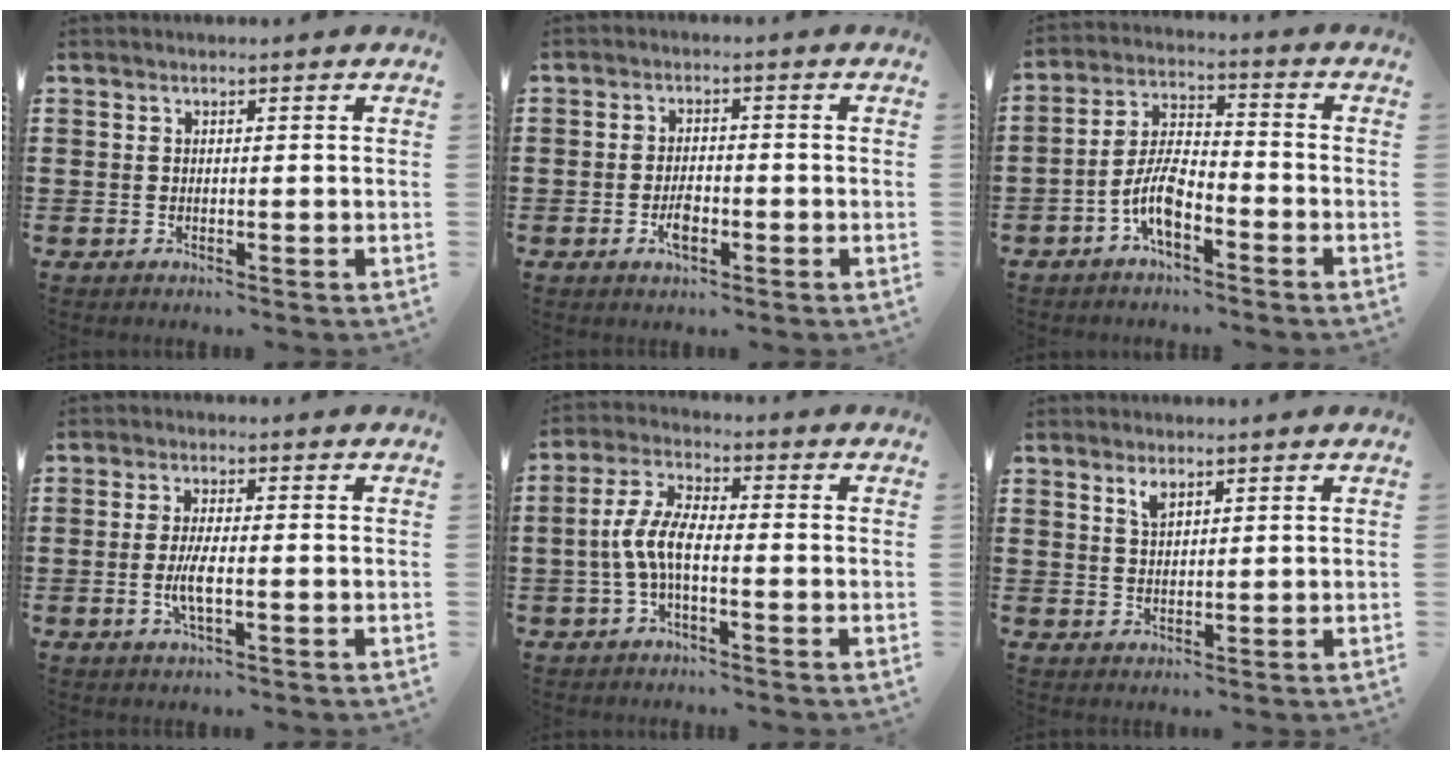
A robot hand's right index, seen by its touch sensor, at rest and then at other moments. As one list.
[{"total": 3.4, "force": [-1.3, 1.4, 2.8], "torque": [-0.058, -0.003, -0.024]}, {"total": 6.7, "force": [-3.5, 2.4, 5.1], "torque": [-0.122, -0.002, -0.072]}, {"total": 4.0, "force": [-1.0, 1.0, 3.8], "torque": [-0.086, -0.006, -0.024]}, {"total": 6.1, "force": [-1.5, 2.1, 5.5], "torque": [-0.131, -0.007, -0.036]}, {"total": 2.2, "force": [1.6, 0.8, 1.3], "torque": [-0.030, 0.003, 0.028]}]